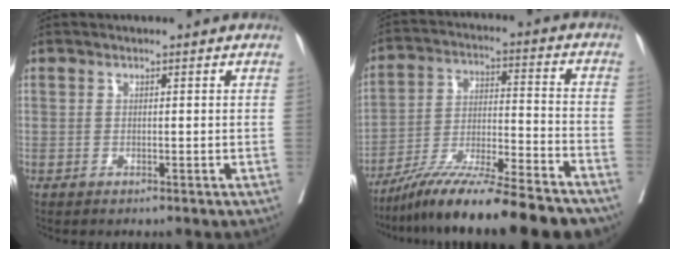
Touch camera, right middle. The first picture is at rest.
{"total": 19.1, "force": [-16.0, 0.9, 10.4], "torque": [-0.174, -0.020, -0.268]}